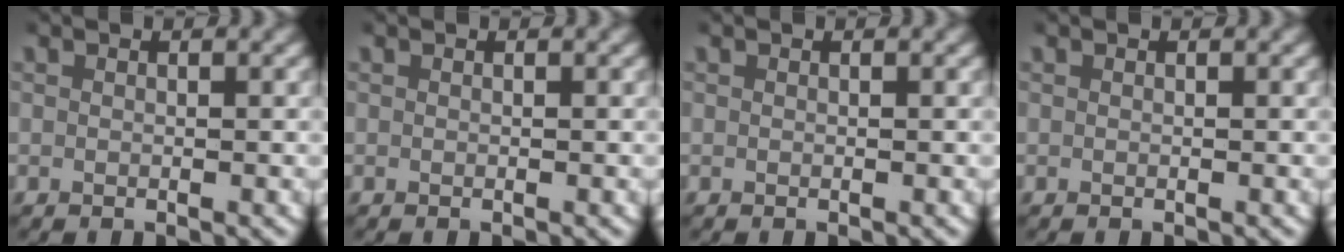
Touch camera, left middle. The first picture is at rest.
{"total": 0.0}
{"total": 0.0}
{"total": 0.0}